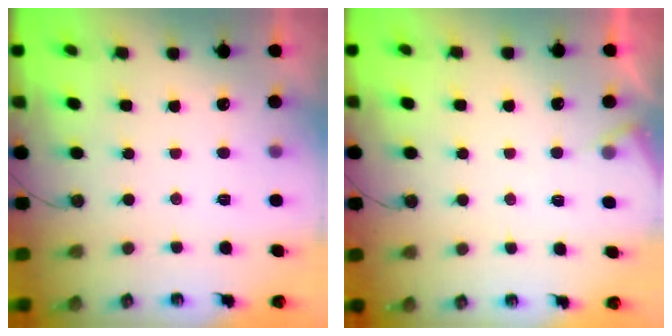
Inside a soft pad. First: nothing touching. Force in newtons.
{"total": 3.8, "press": 3.8, "slide": 0.6}